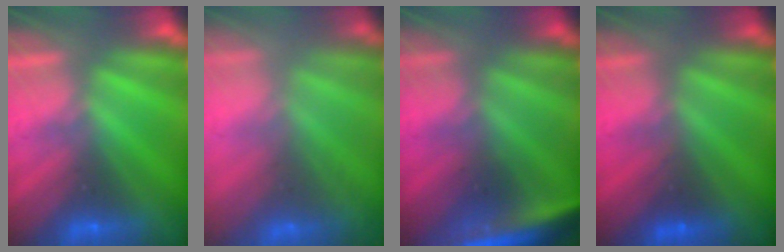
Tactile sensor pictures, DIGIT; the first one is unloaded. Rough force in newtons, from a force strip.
{"total": 5.6}
{"total": 4.3}
{"total": 1.7}